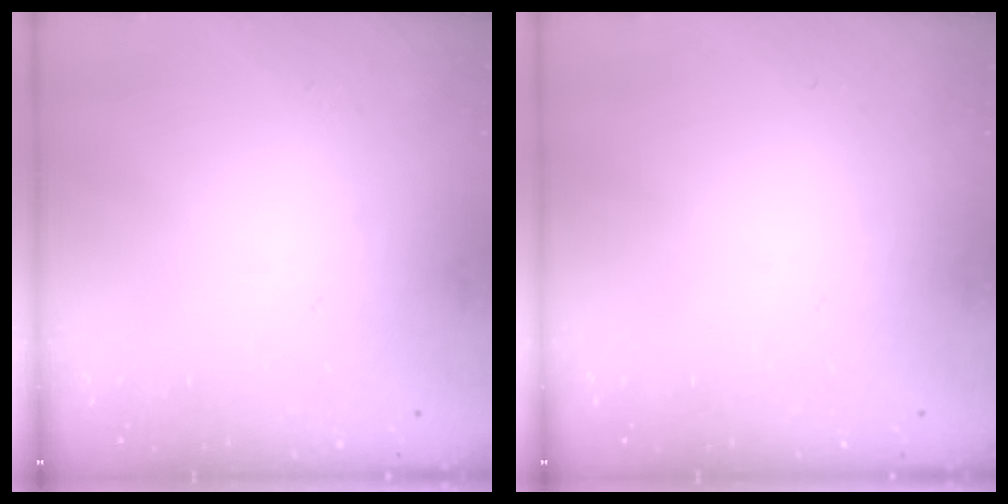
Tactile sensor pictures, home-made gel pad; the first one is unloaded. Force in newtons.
{"total": 0.0}